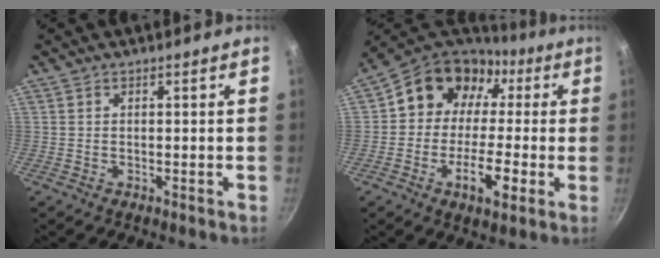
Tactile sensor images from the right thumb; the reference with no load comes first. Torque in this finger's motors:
{"motor_torque": [1.38, 3.28, 1.22, -0.86, 0.14]}